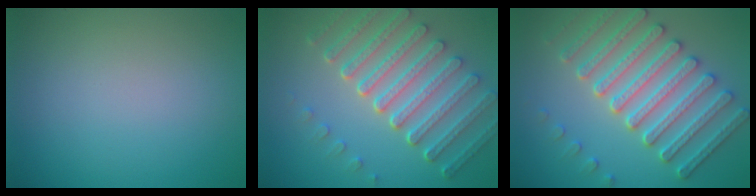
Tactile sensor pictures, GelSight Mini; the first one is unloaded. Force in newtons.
{"total": 7.1, "press": 5.3, "slide": 4.7}
{"total": 6.4, "press": 5.9, "slide": 2.4}